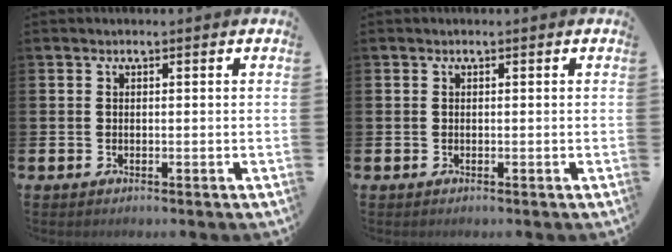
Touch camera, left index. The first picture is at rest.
{"total": 0.0}